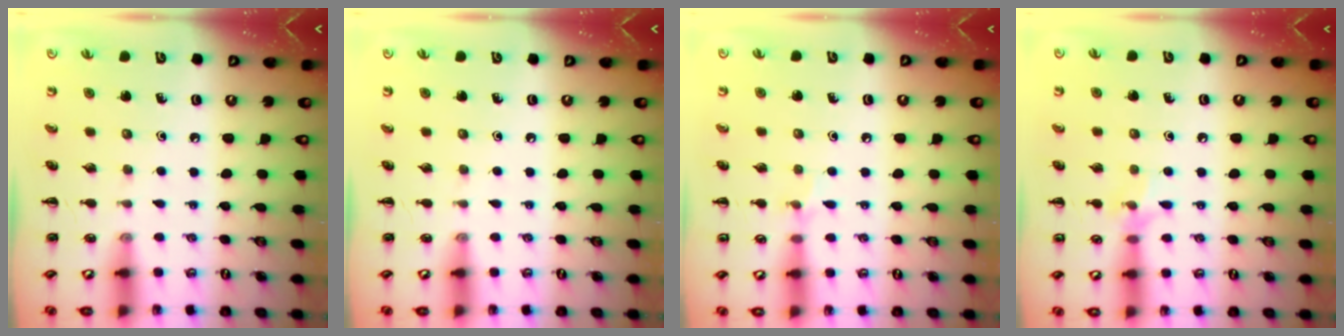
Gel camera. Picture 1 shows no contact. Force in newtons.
{"total": 0.0}
{"total": 5.1, "press": 4.8, "slide": 1.6}
{"total": 7.1, "press": 6.9, "slide": 1.6}